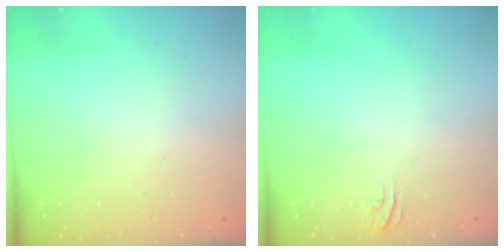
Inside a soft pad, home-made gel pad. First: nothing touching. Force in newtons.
{"total": 4.2, "press": 4.2, "slide": 0.3}